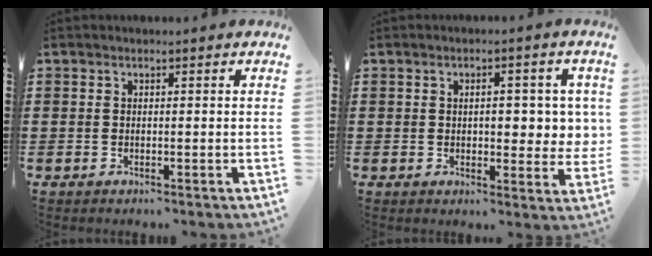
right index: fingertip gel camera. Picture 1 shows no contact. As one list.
[{"total": 5.6, "force": [0.6, 2.5, 5.0], "torque": [-0.066, -0.002, 0.001]}]